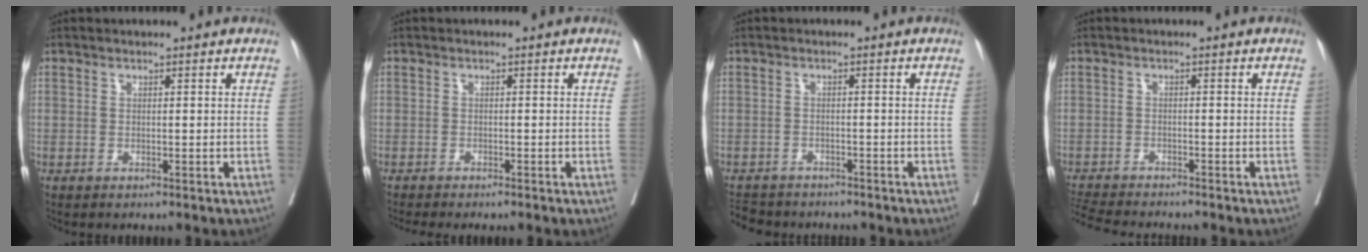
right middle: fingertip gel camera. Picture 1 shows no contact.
{"total": 4.0, "force": [-3.3, 0.5, 2.1], "torque": [-0.022, -0.006, -0.044]}
{"total": 7.3, "force": [-6.6, 2.5, 1.7], "torque": [-0.031, -0.005, -0.096]}
{"total": 6.9, "force": [-6.6, 0.0, 2.1], "torque": [-0.035, -0.017, -0.111]}